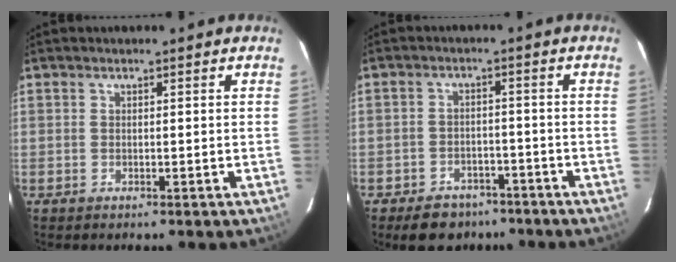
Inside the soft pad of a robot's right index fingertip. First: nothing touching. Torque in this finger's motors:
{"motor_torque": [0.65, -0.60, 0.18, 0.00]}